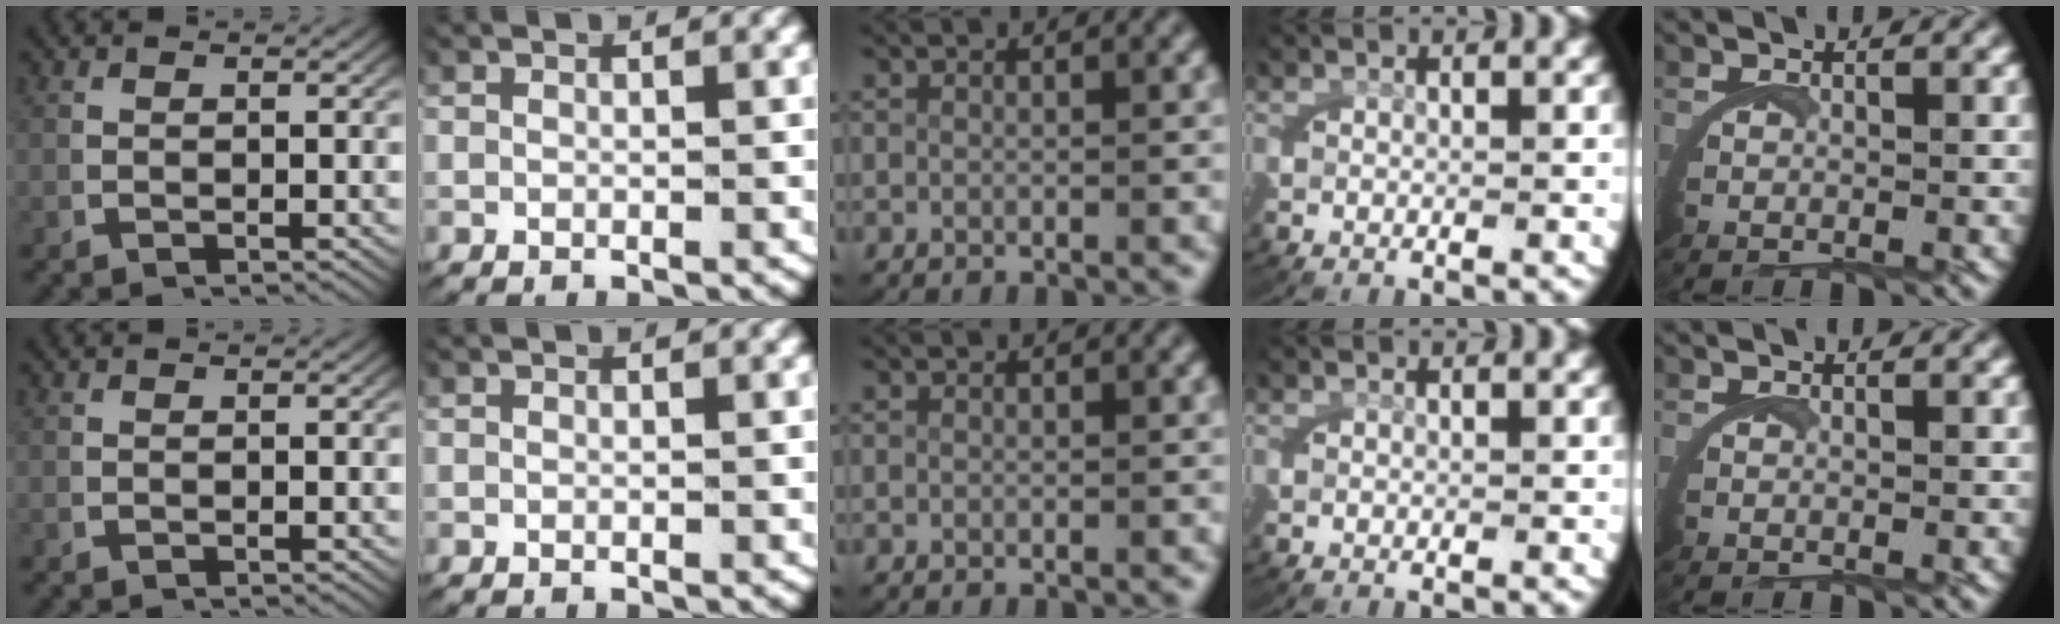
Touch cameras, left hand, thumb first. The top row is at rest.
{}